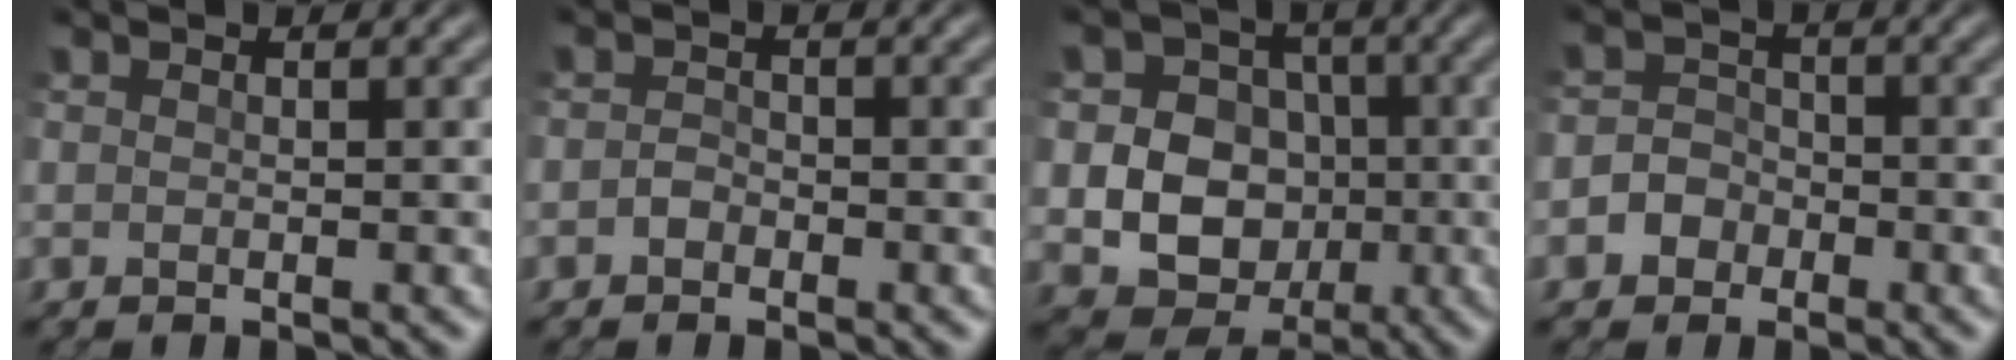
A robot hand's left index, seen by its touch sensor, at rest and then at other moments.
{"total": 0.8, "force": [-0.4, 0.7, 0.2], "torque": [-0.003, 0.006, -0.010]}
{"total": 9.6, "force": [-0.4, 8.9, 3.7], "torque": [-0.062, 0.020, -0.026]}
{"total": 2.4, "force": [-0.9, 2.2, 0.4], "torque": [0.018, 0.012, -0.027]}